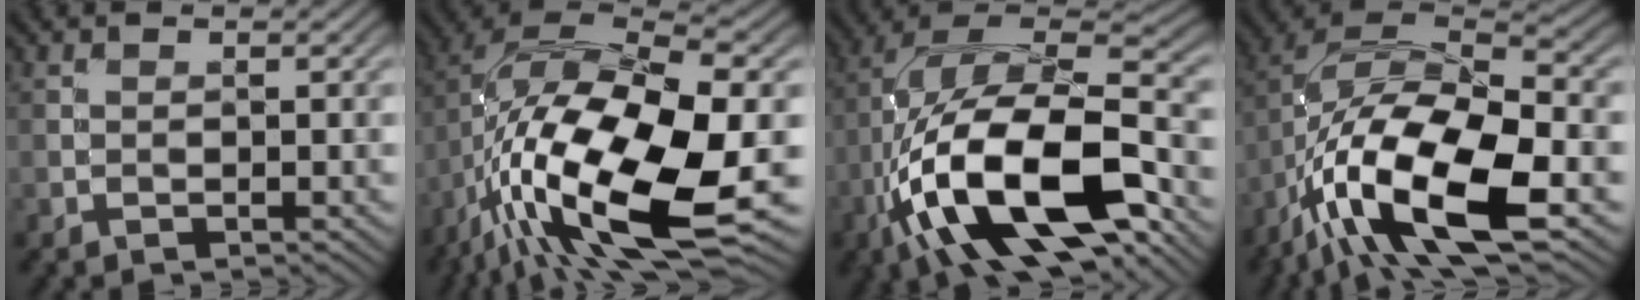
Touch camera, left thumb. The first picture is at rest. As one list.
[{"total": 19.1, "force": [-6.7, 7.3, 16.3], "torque": [-0.319, -0.024, -0.114]}, {"total": 18.5, "force": [-7.1, 7.9, 15.2], "torque": [-0.300, -0.004, -0.126]}, {"total": 16.9, "force": [-7.6, 6.6, 13.5], "torque": [-0.270, -0.015, -0.145]}]